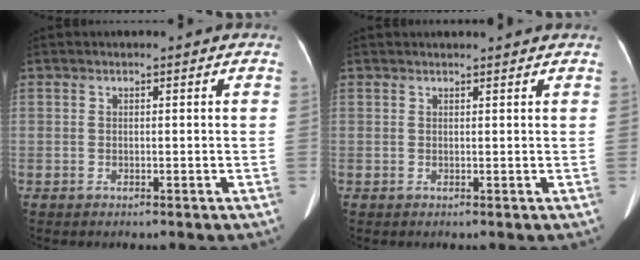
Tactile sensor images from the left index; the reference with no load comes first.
{"total": 2.7, "force": [2.6, -0.2, 0.7], "torque": [-0.011, 0.013, 0.033]}